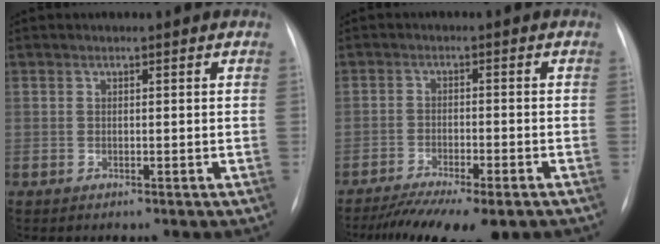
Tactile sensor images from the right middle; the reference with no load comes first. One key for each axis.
{"total": 11.0, "fx": -8.5, "fy": 2.1, "fz": 6.6, "tx": -0.102, "ty": -0.014, "tz": -0.130}